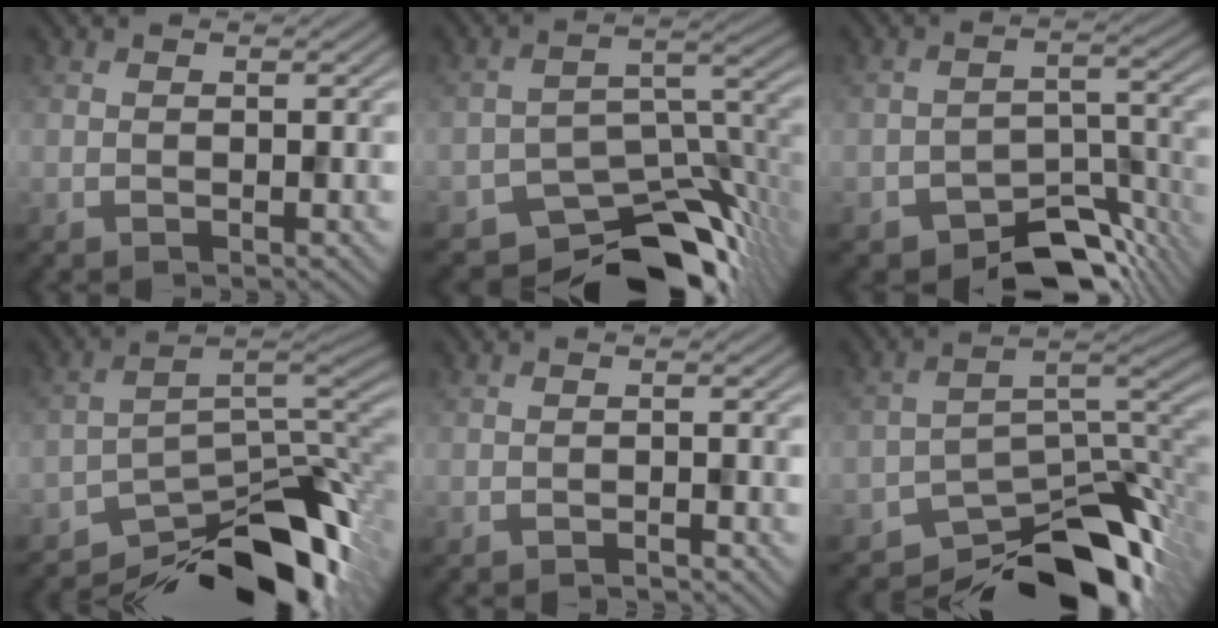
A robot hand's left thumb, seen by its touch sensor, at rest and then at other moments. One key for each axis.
{"total": 12.2, "fx": -9.5, "fy": 4.8, "fz": 5.9, "tx": -0.076, "ty": -0.014, "tz": -0.147}
{"total": 8.9, "fx": -6.6, "fy": 4.2, "fz": 4.1, "tx": -0.049, "ty": -0.016, "tz": -0.108}
{"total": 15.7, "fx": -11.7, "fy": 5.2, "fz": 9.1, "tx": -0.159, "ty": -0.014, "tz": -0.181}
{"total": 0.8, "fx": -0.8, "fy": 0.0, "fz": 0.2, "tx": -0.002, "ty": 0.001, "tz": -0.016}
{"total": 14.6, "fx": -11.4, "fy": 5.1, "fz": 7.6, "tx": -0.126, "ty": -0.018, "tz": -0.175}